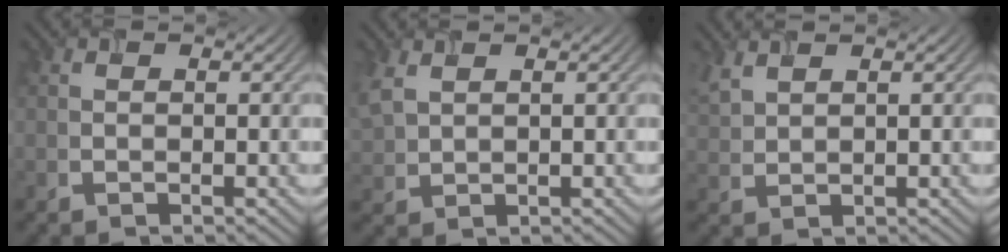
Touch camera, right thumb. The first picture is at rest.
{"total": 4.0, "force": [2.1, 2.3, 2.5], "torque": [-0.082, 0.007, 0.048]}
{"total": 2.8, "force": [2.3, 0.9, 1.5], "torque": [-0.048, 0.007, 0.055]}